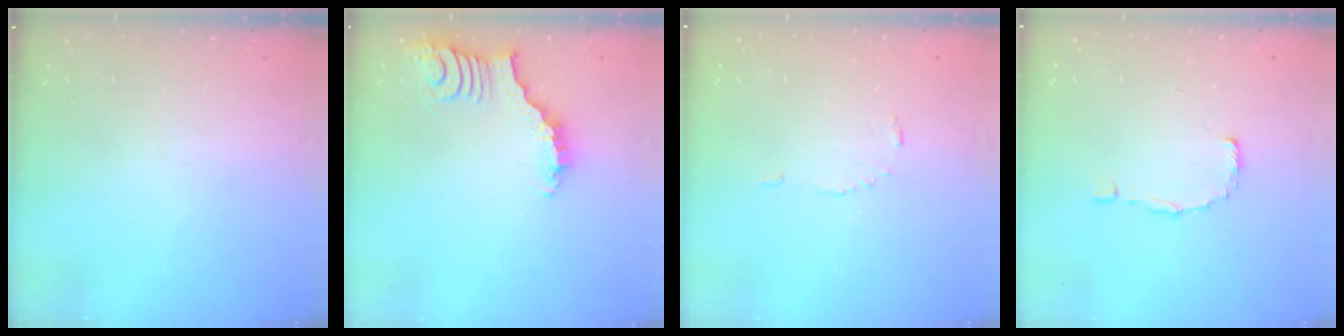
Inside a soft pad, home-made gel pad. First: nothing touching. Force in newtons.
{"total": 2.0, "press": 2.0, "slide": 0.2}
{"total": 3.4, "press": 3.4, "slide": 0.4}
{"total": 2.5, "press": 2.5, "slide": 0.1}